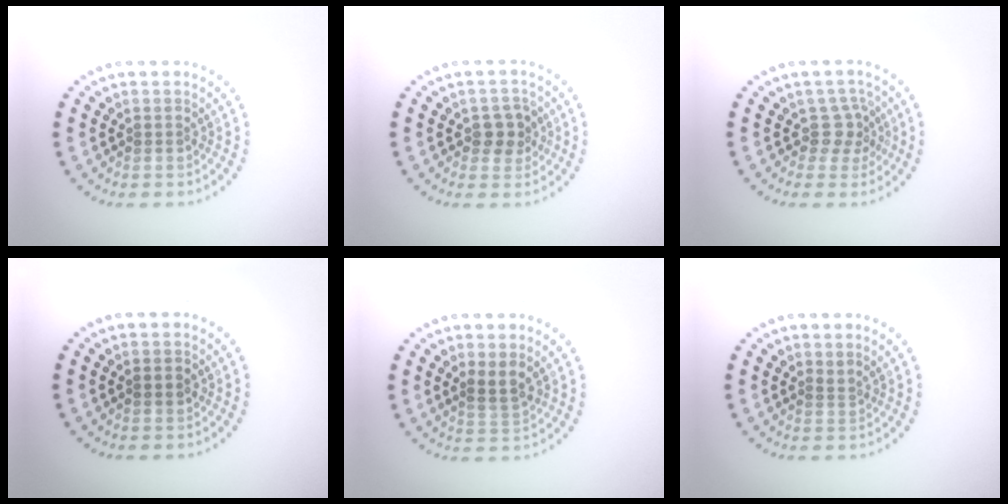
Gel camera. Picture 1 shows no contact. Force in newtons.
{"total": 2.4, "press": 2.3, "slide": 0.5}
{"total": 2.3, "press": 1.6, "slide": 1.5}
{"total": 1.4, "press": 1.4, "slide": 0.1}
{"total": 2.0, "press": 1.8, "slide": 0.8}
{"total": 0.5, "press": 0.1, "slide": 0.5}